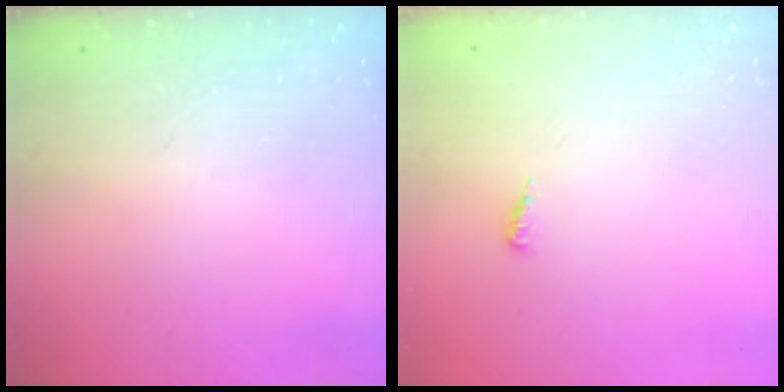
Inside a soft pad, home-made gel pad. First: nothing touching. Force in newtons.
{"total": 4.2, "press": 4.2, "slide": 0.6}